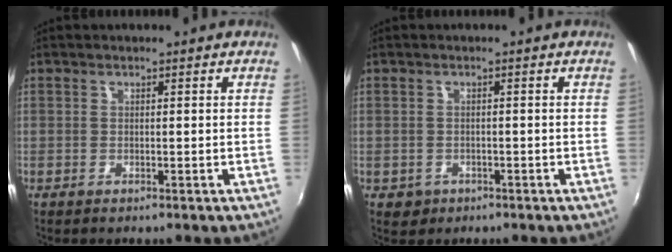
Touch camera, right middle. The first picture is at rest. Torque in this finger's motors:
{"motor_torque": [0.33, -0.36, 0.02, 0.00]}